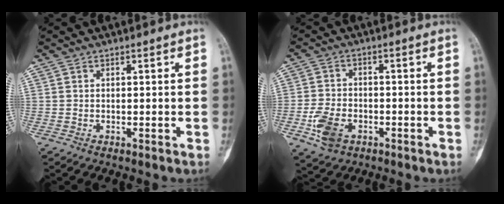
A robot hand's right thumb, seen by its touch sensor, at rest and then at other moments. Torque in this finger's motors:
{"motor_torque": [0.76, 0.57, 0.70, -0.27, 0.18]}